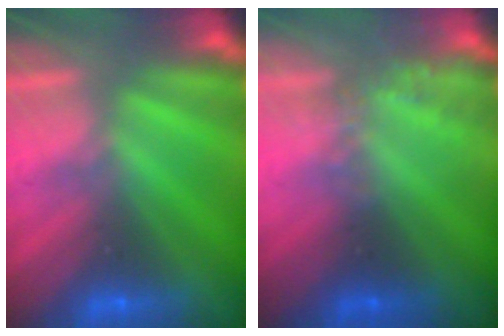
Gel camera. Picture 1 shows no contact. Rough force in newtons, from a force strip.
{"total": 2.3}